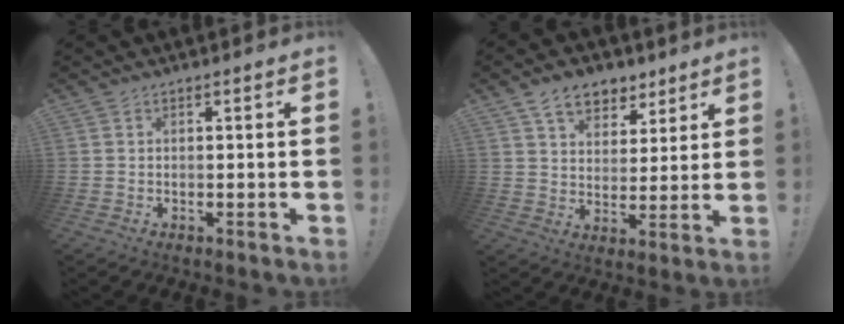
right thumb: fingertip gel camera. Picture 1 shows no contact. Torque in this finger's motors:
{"motor_torque": [0.27, 2.61, 0.03, 0.06, 0.00]}